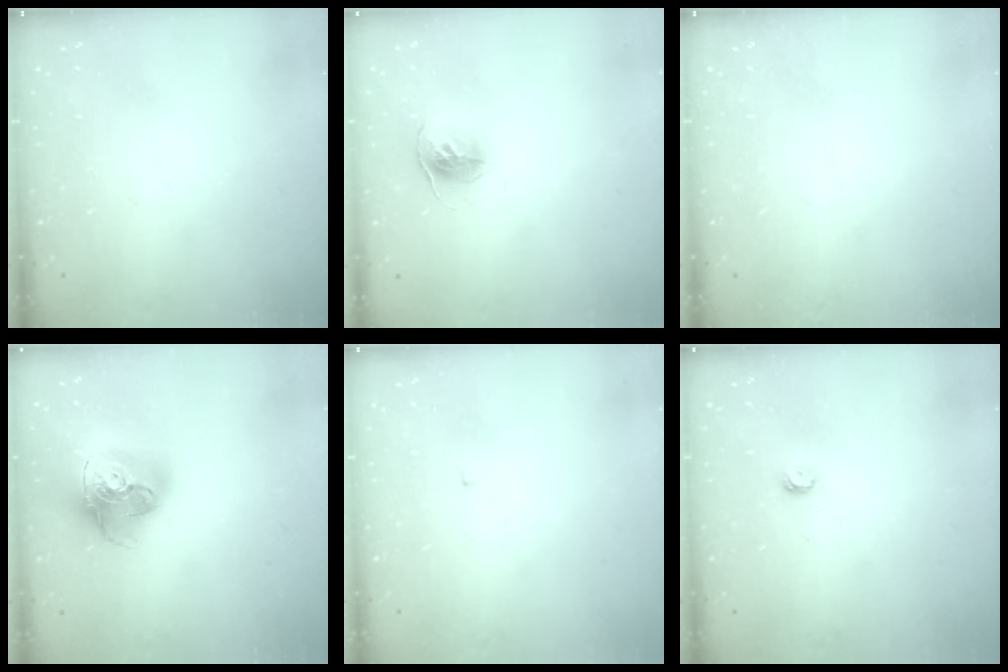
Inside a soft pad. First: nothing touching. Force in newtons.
{"total": 11.1, "press": 11.1, "slide": 0.9}
{"total": 0.0}
{"total": 20.5, "press": 20.4, "slide": 2.4}
{"total": 1.4, "press": 1.3, "slide": 0.1}
{"total": 3.4, "press": 3.4, "slide": 0.5}